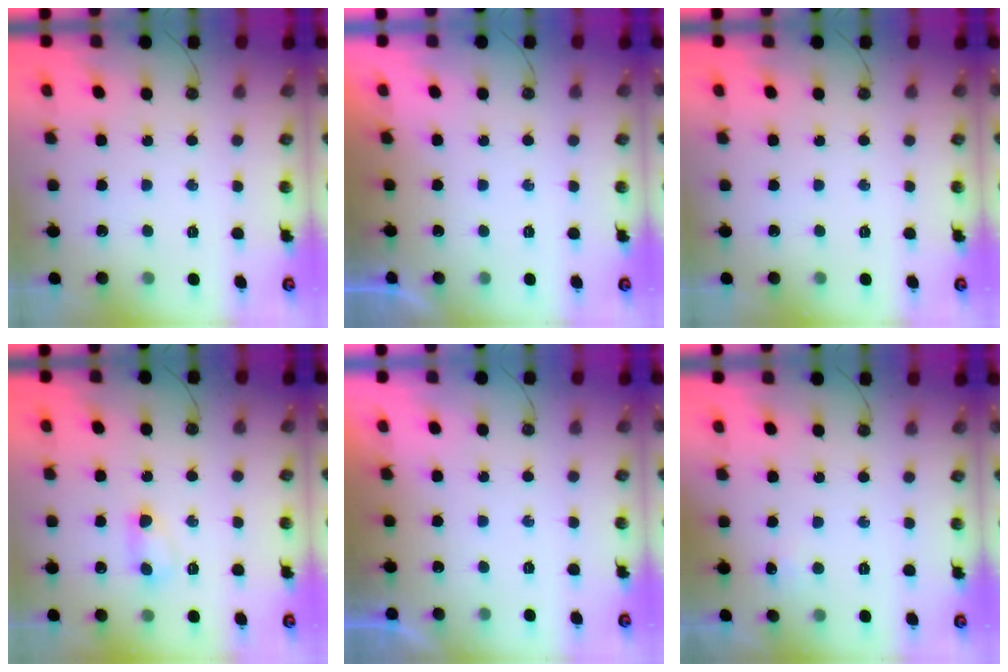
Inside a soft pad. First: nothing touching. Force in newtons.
{"total": 0.0}
{"total": 0.0}
{"total": 4.8, "press": 4.7, "slide": 1.1}
{"total": 0.0}
{"total": 4.3, "press": 3.9, "slide": 1.8}